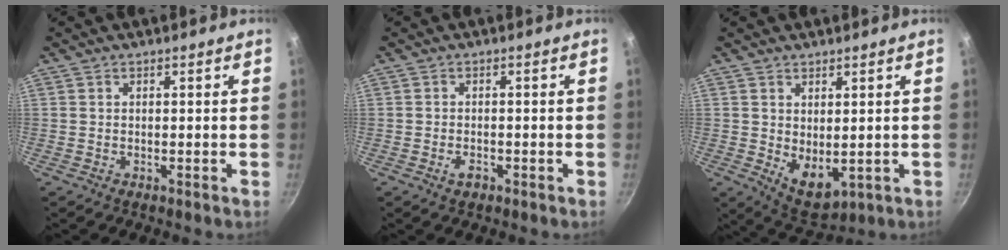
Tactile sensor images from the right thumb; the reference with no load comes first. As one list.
[{"total": 2.1, "force": [-1.1, 1.3, 1.4], "torque": [-0.021, 0.009, -0.019]}, {"total": 6.6, "force": [0.8, 4.0, 5.2], "torque": [-0.064, -0.022, 0.031]}]